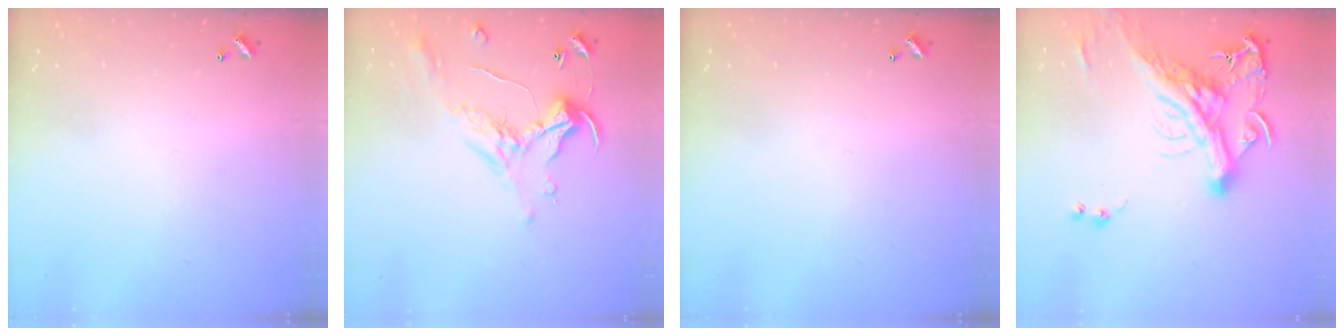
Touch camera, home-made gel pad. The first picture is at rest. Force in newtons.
{"total": 1.1, "press": 0.8, "slide": 0.9}
{"total": 0.0}
{"total": 8.1, "press": 7.8, "slide": 2.3}